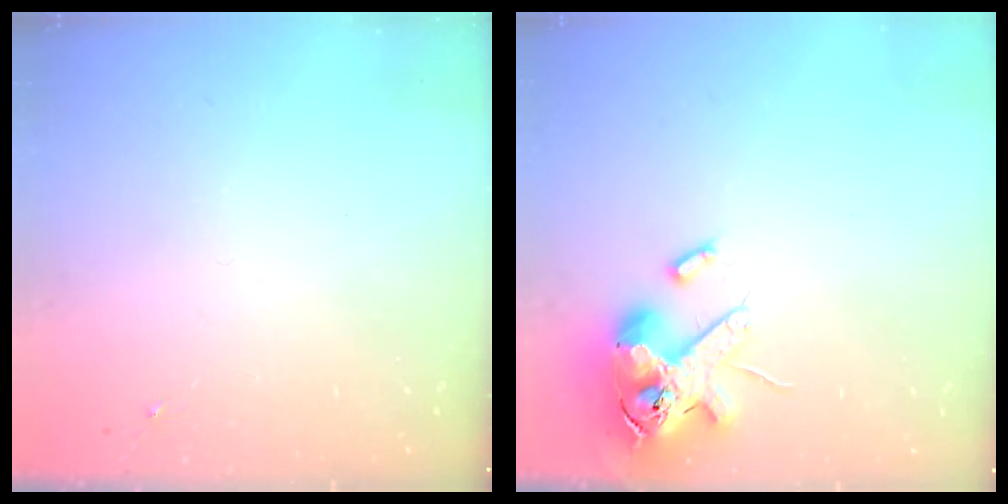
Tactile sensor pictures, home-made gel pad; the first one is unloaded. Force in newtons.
{"total": 15.3, "press": 15.1, "slide": 2.6}